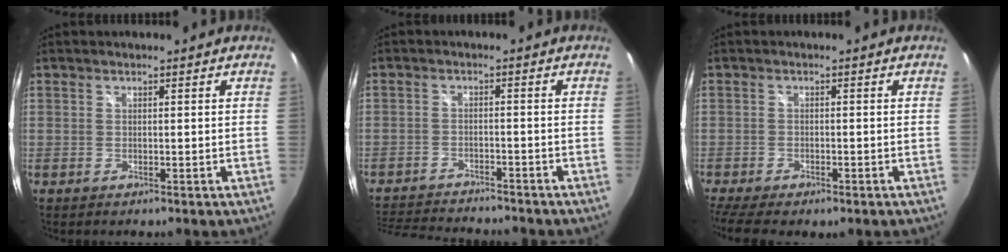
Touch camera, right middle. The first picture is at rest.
{"total": 12.0, "force": [-11.0, 2.0, 4.4], "torque": [-0.105, -0.015, -0.172]}
{"total": 6.9, "force": [-5.2, 1.8, 4.2], "torque": [-0.106, -0.038, -0.090]}